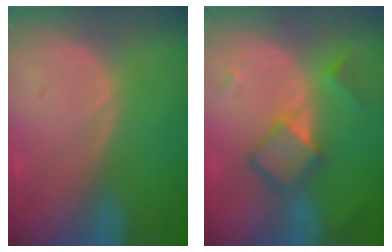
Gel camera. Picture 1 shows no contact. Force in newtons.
{"total": 6.2, "press": 6.2, "slide": 0.3}